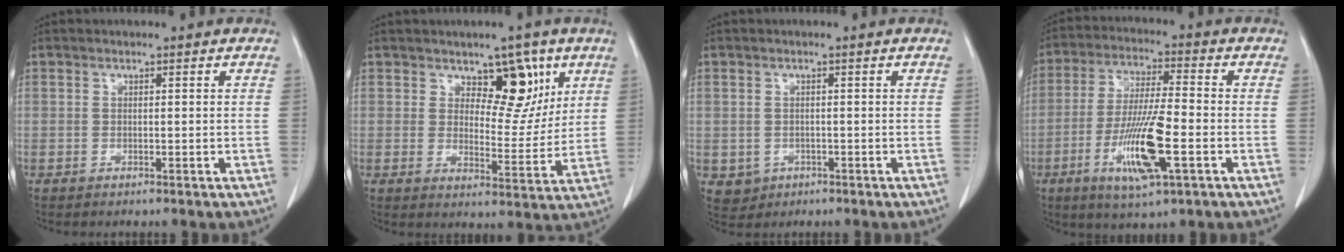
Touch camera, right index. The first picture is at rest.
{"total": 8.1, "force": [4.3, 4.1, 5.5], "torque": [-0.064, -0.001, 0.069]}
{"total": 2.9, "force": [-0.8, 2.8, 0.6], "torque": [-0.006, 0.003, -0.001]}
{"total": 12.4, "force": [-4.2, 1.5, 11.6], "torque": [-0.229, -0.016, -0.073]}